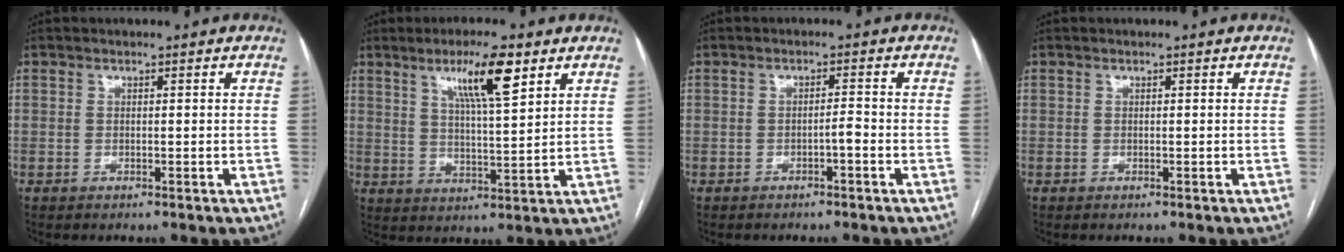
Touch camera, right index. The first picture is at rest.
{"total": 9.1, "force": [5.1, 0.8, 7.5], "torque": [-0.133, 0.001, 0.088]}
{"total": 1.5, "force": [-0.8, 0.1, 1.3], "torque": [-0.021, 0.002, -0.014]}
{"total": 0.0}